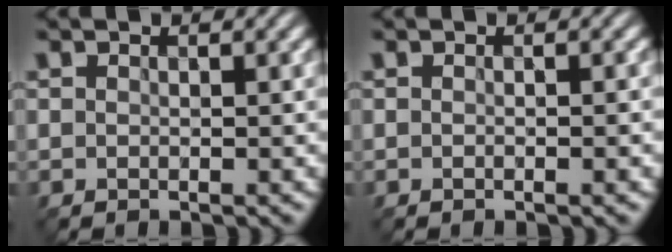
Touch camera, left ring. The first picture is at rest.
{"total": 1.4, "force": [-0.1, 0.4, 1.3], "torque": [-0.010, -0.003, -0.007]}